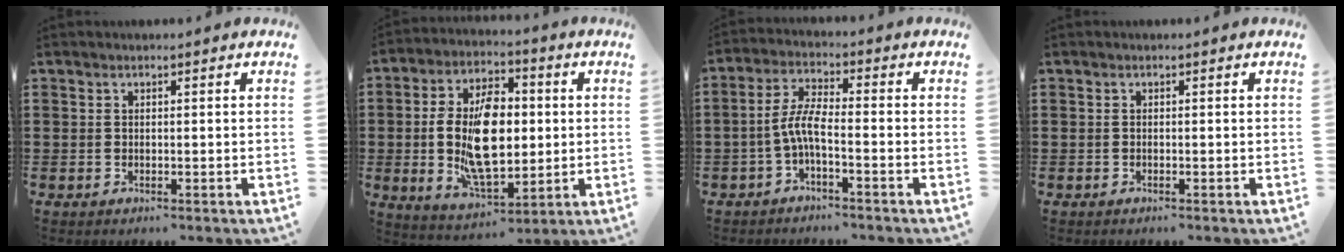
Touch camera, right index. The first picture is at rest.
{"total": 12.7, "force": [0.0, 6.8, 10.7], "torque": [-0.198, -0.002, -0.002]}
{"total": 4.7, "force": [-1.9, 0.4, 4.3], "torque": [-0.101, -0.005, -0.043]}
{"total": 0.0}